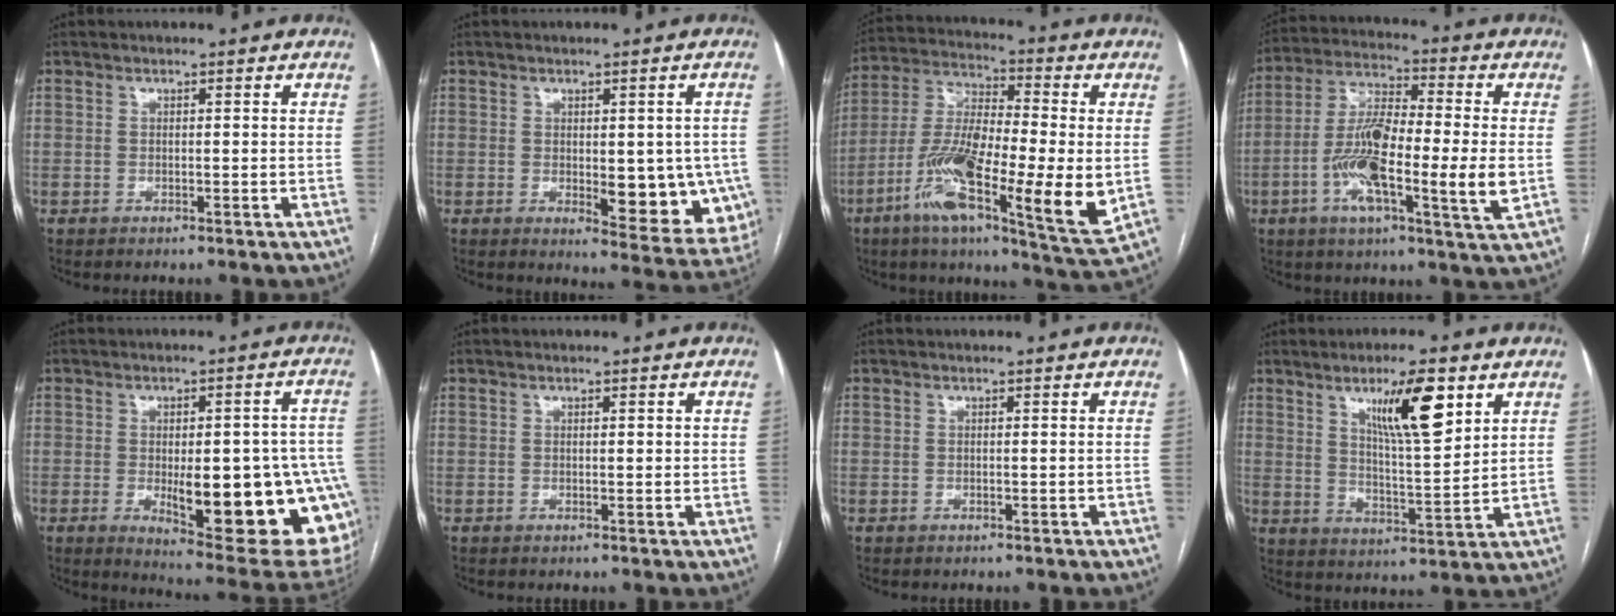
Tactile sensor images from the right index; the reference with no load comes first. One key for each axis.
{"total": 11.2, "fx": -1.6, "fy": 4.5, "fz": 10.1, "tx": -0.104, "ty": -0.013, "tz": -0.010}
{"total": 21.0, "fx": -4.7, "fy": 3.9, "fz": 20.1, "tx": -0.361, "ty": -0.018, "tz": -0.083}
{"total": 16.0, "fx": -2.9, "fy": 2.3, "fz": 15.6, "tx": -0.289, "ty": -0.005, "tz": -0.059}
{"total": 21.9, "fx": -5.2, "fy": 6.1, "fz": 20.4, "tx": -0.174, "ty": 0.002, "tz": -0.044}
{"total": 1.0, "fx": 0.4, "fy": 0.4, "fz": 0.8, "tx": -0.009, "ty": 0.000, "tz": 0.004}
{"total": 0.0}
{"total": 10.9, "fx": 5.7, "fy": 1.6, "fz": 9.2, "tx": -0.156, "ty": -0.004, "tz": 0.097}